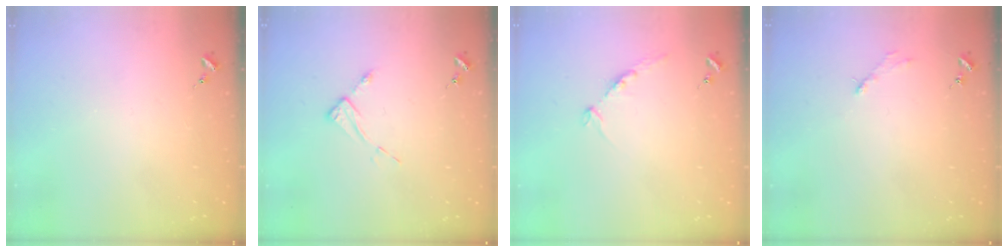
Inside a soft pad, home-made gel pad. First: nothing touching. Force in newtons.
{"total": 5.3, "press": 5.2, "slide": 0.1}
{"total": 8.3, "press": 8.2, "slide": 0.9}
{"total": 2.6, "press": 2.6, "slide": 0.3}